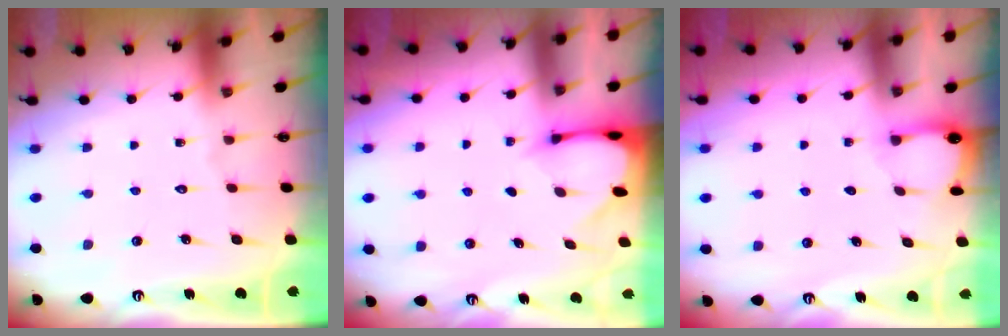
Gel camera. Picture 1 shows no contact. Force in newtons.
{"total": 2.7, "press": 2.7, "slide": 0.2}
{"total": 2.0, "press": 2.0, "slide": 0.2}